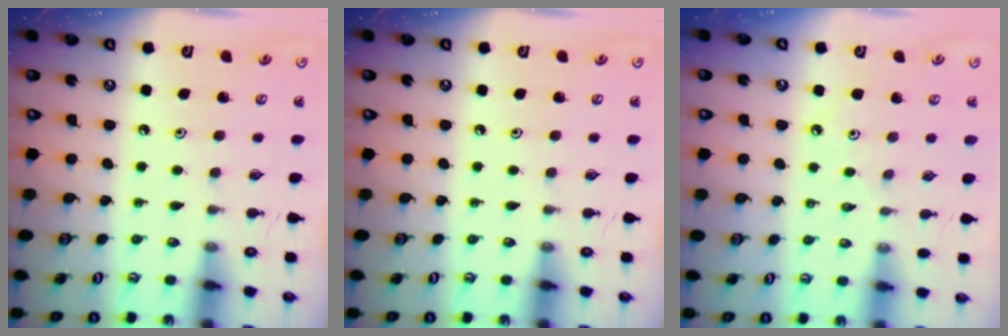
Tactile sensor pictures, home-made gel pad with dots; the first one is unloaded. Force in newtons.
{"total": 0.0}
{"total": 2.2, "press": 2.2, "slide": 0.4}